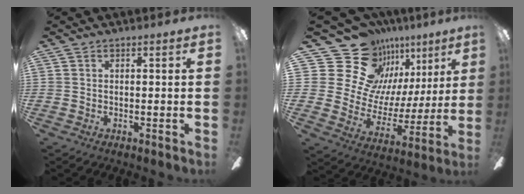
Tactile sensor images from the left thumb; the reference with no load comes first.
{"total": 21.0, "force": [13.7, 14.2, 7.0], "torque": [-0.130, -0.104, 0.280]}